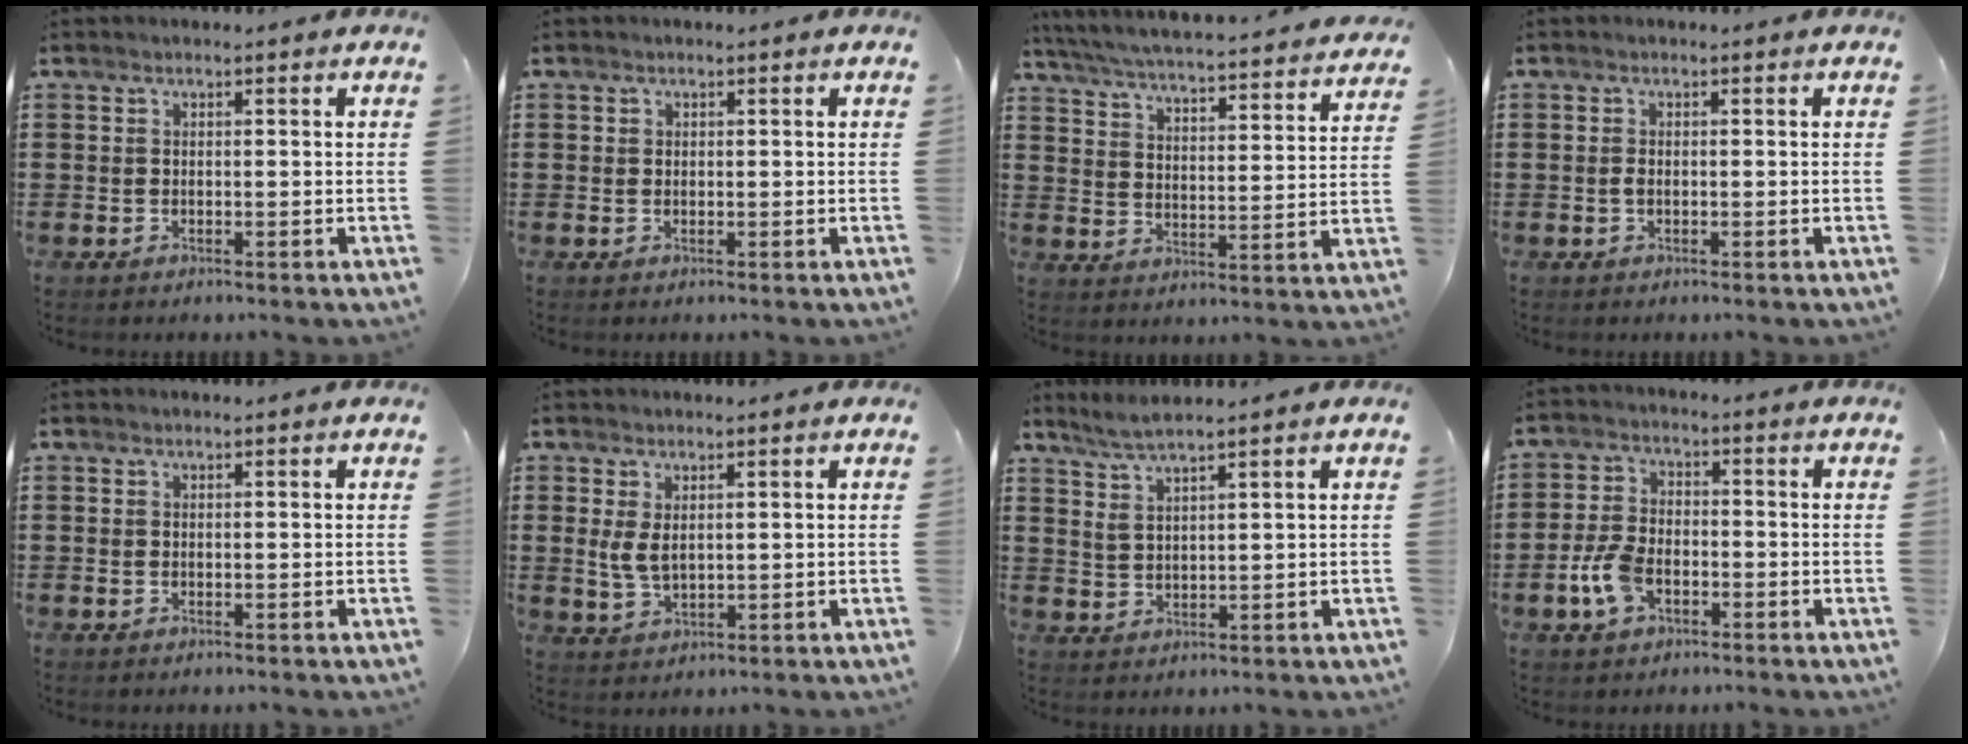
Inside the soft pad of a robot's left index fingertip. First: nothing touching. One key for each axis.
{"total": 0.6, "fx": 0.3, "fy": 0.5, "fz": 0.1, "tx": -0.002, "ty": 0.004, "tz": 0.005}
{"total": 4.5, "fx": 4.3, "fy": -0.5, "fz": 1.3, "tx": -0.047, "ty": -0.037, "tz": 0.066}
{"total": 1.1, "fx": -0.2, "fy": 0.5, "fz": 0.9, "tx": -0.027, "ty": -0.005, "tz": -0.006}
{"total": 0.0}
{"total": 3.6, "fx": 0.8, "fy": 1.9, "fz": 2.9, "tx": -0.076, "ty": 0.000, "tz": 0.011}
{"total": 3.2, "fx": 2.5, "fy": 0.2, "fz": 2.0, "tx": -0.044, "ty": 0.001, "tz": 0.046}
{"total": 6.2, "fx": -2.3, "fy": 3.4, "fz": 4.7, "tx": -0.119, "ty": -0.002, "tz": -0.051}